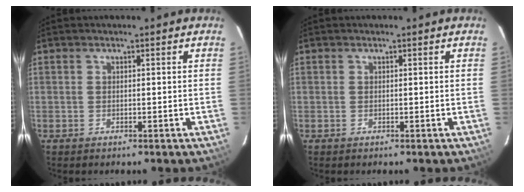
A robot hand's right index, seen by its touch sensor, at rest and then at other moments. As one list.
[{"total": 0.0}]